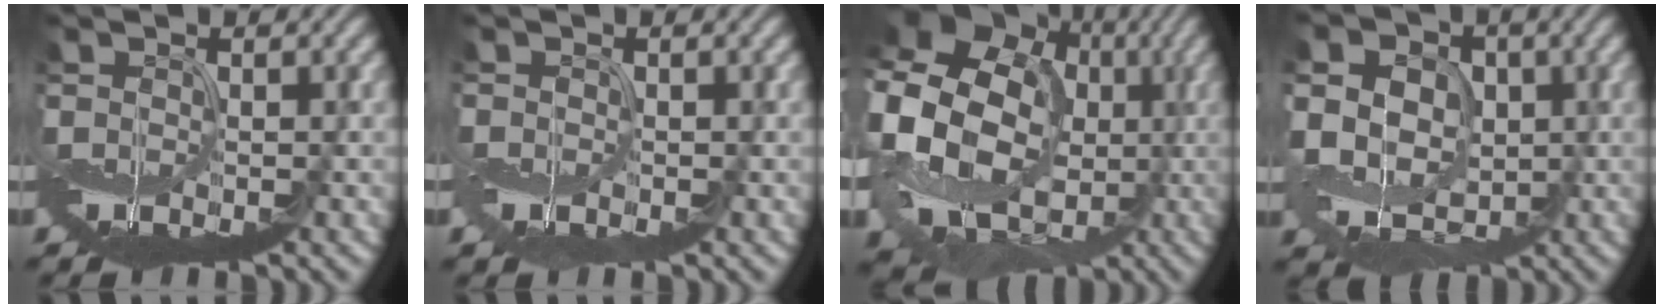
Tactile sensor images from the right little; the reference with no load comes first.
{"total": 1.3, "force": [-0.6, 1.0, 0.5], "torque": [-0.016, -0.007, -0.013]}
{"total": 18.5, "force": [0.6, 15.4, 10.2], "torque": [-0.221, 0.005, -0.002]}
{"total": 12.0, "force": [2.2, 9.7, 6.8], "torque": [-0.140, 0.025, 0.027]}